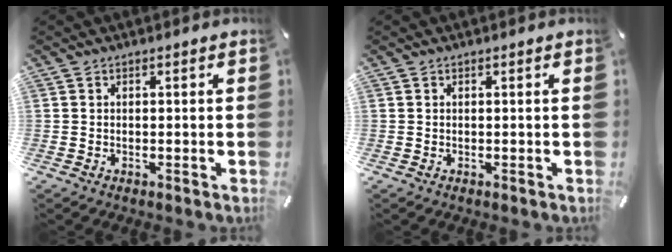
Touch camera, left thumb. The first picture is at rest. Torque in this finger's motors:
{"motor_torque": [0.05, 0.03, -0.06, 0.00, -0.02]}